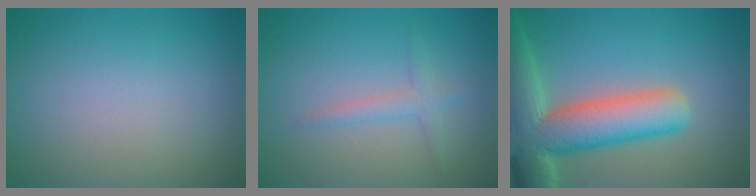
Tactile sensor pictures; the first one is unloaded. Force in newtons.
{"total": 1.7, "press": 1.7, "slide": 0.0}
{"total": 10.8, "press": 10.8, "slide": 1.0}